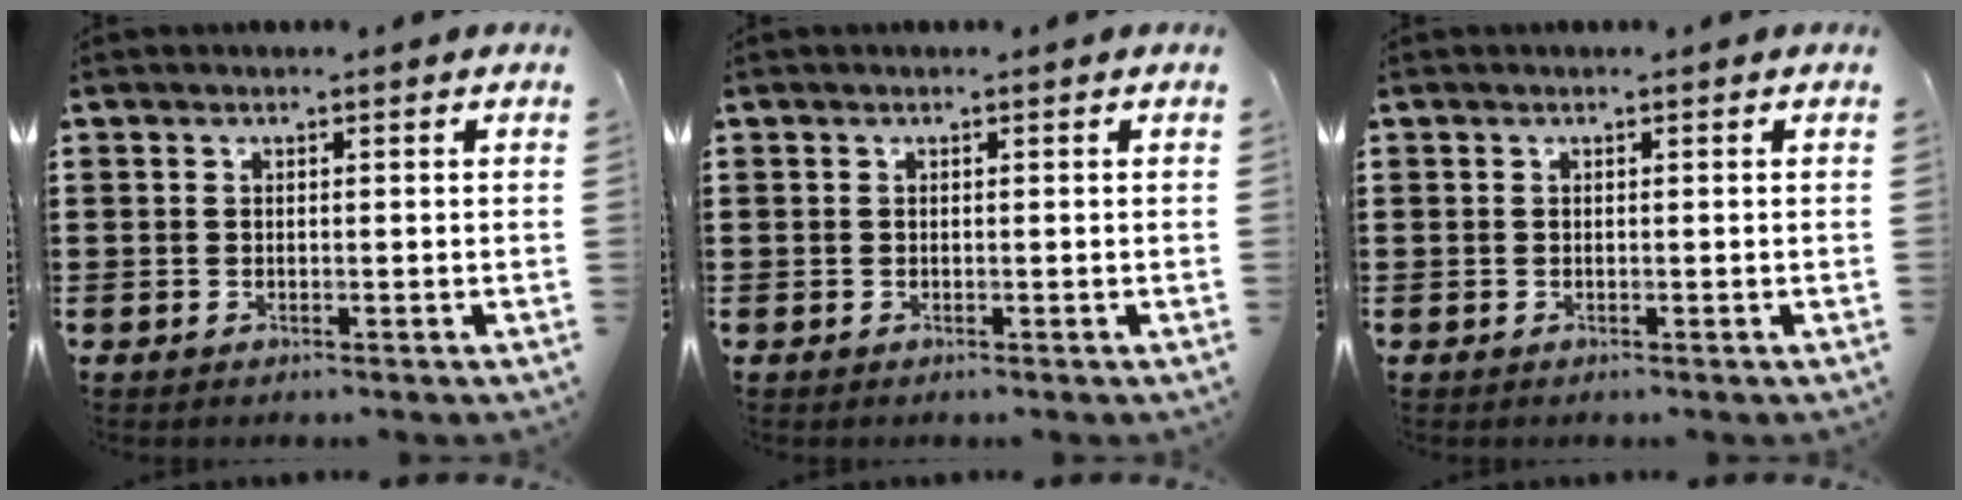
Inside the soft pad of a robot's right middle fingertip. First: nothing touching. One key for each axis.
{"total": 0.0}
{"total": 0.0}